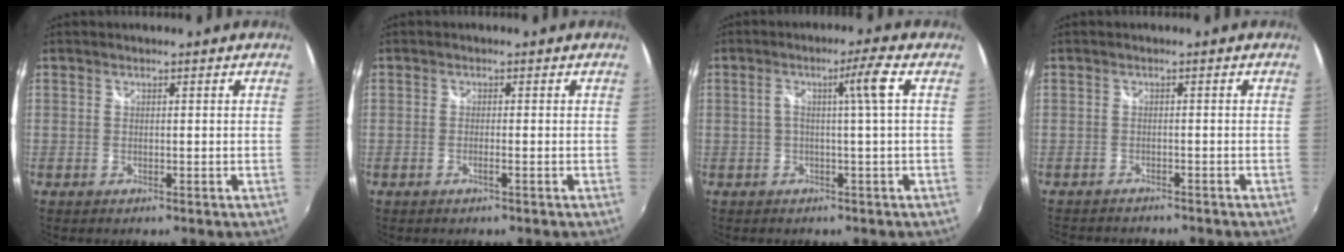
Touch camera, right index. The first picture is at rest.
{"total": 1.3, "force": [-0.6, -0.2, 1.1], "torque": [-0.020, -0.002, -0.013]}
{"total": 4.7, "force": [0.4, -1.3, 4.5], "torque": [-0.078, 0.004, 0.009]}
{"total": 5.4, "force": [-5.1, 1.4, 1.5], "torque": [-0.045, -0.011, -0.078]}